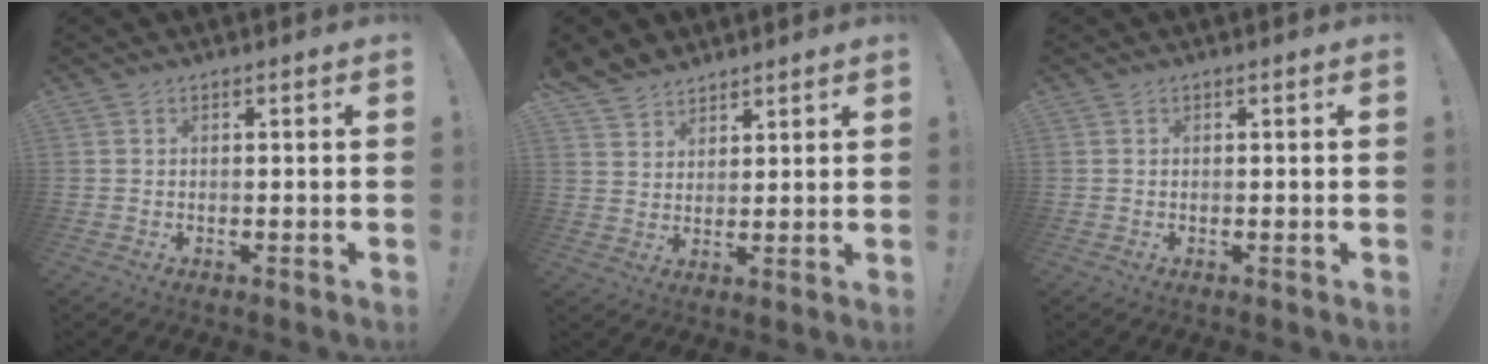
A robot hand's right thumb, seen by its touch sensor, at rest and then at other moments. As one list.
[{"total": 6.2, "force": [5.0, 3.6, 0.7], "torque": [-0.020, -0.035, 0.100]}, {"total": 0.0}]